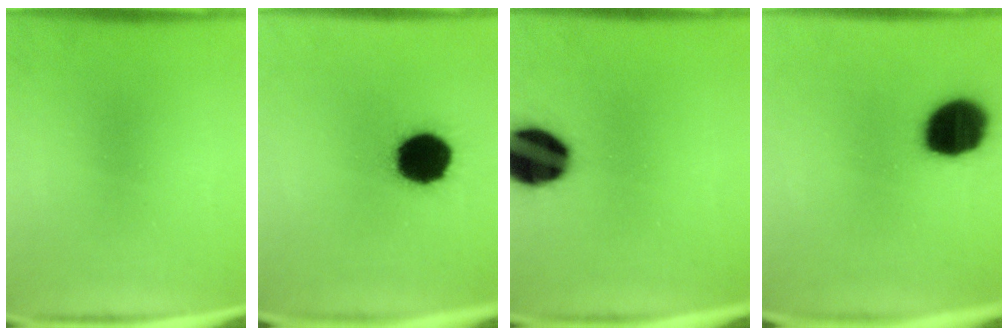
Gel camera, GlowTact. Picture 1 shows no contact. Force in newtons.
{"total": 18.2}
{"total": 17.3}
{"total": 16.8}